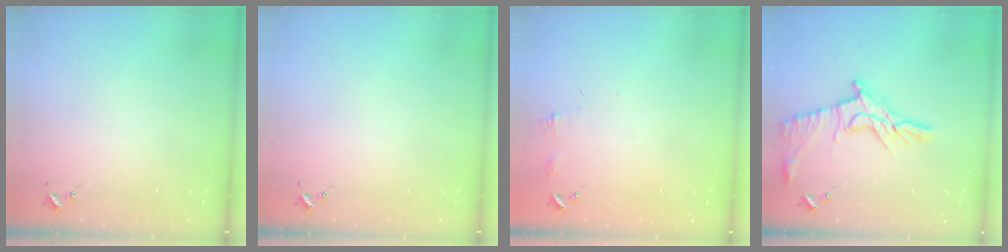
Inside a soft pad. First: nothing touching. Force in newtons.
{"total": 0.0}
{"total": 4.5, "press": 4.5, "slide": 0.5}
{"total": 13.9, "press": 13.8, "slide": 0.9}